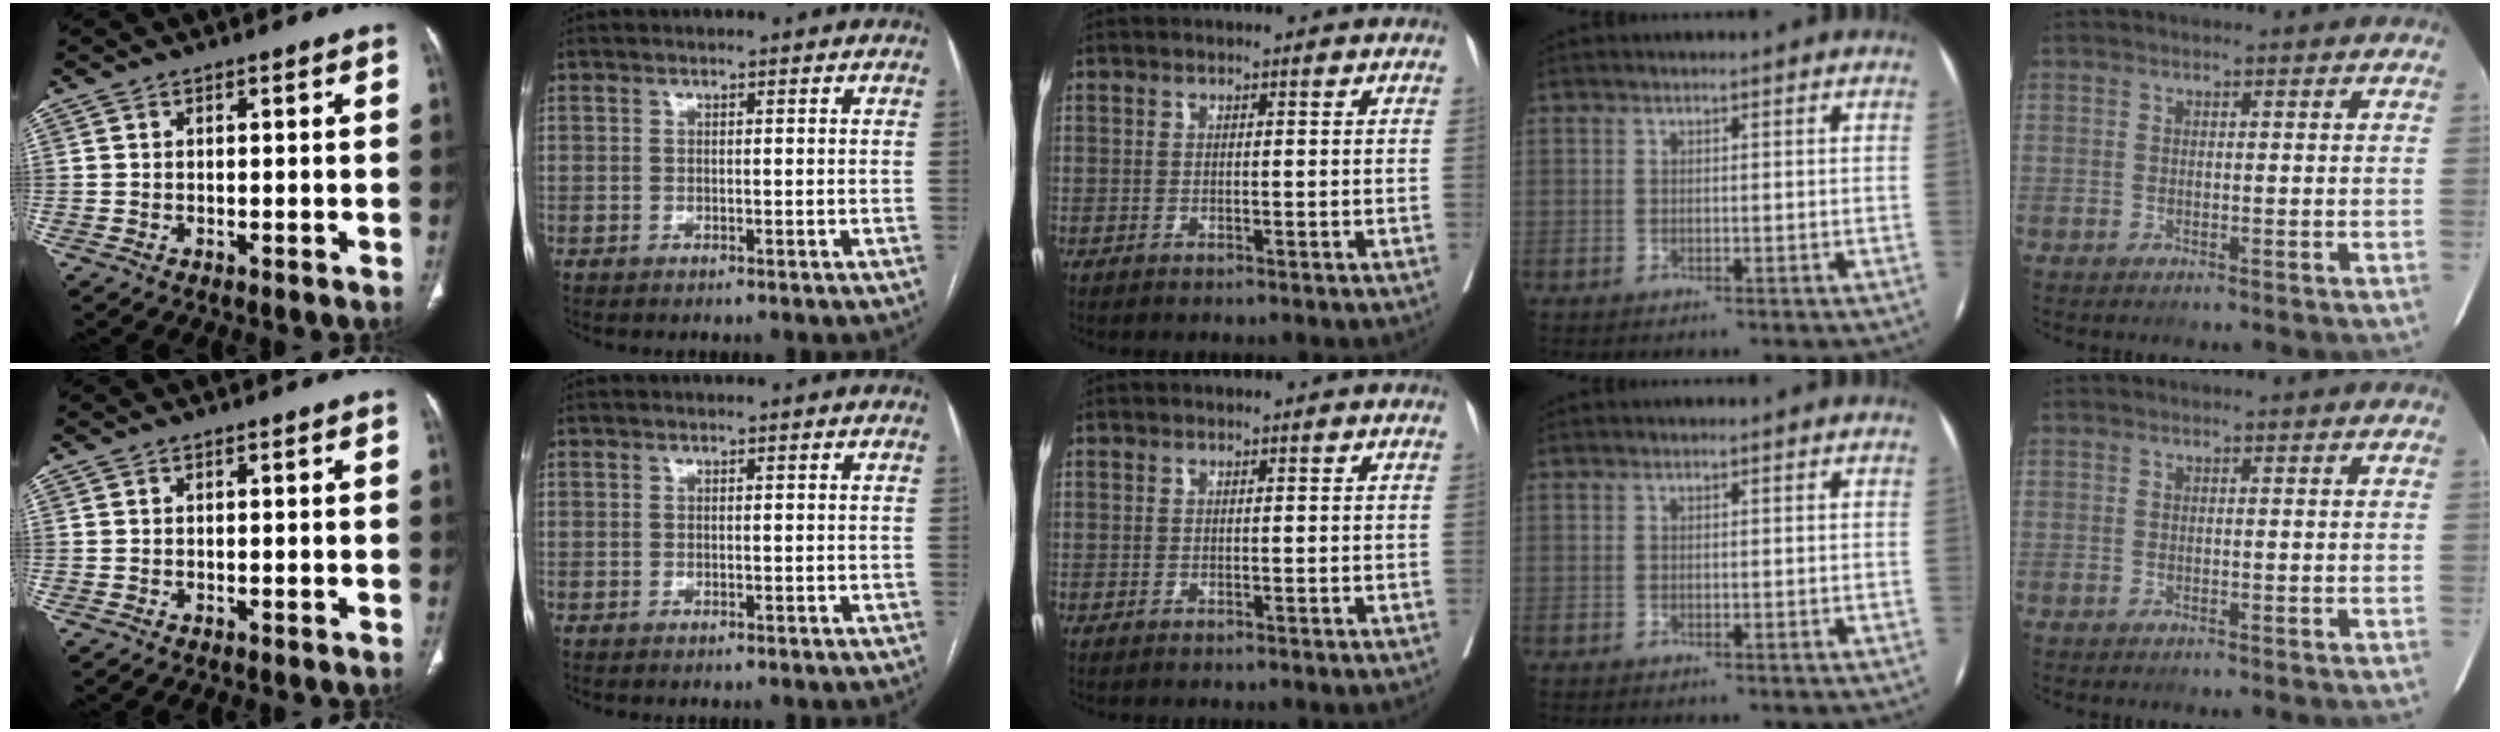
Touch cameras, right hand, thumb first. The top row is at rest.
{}